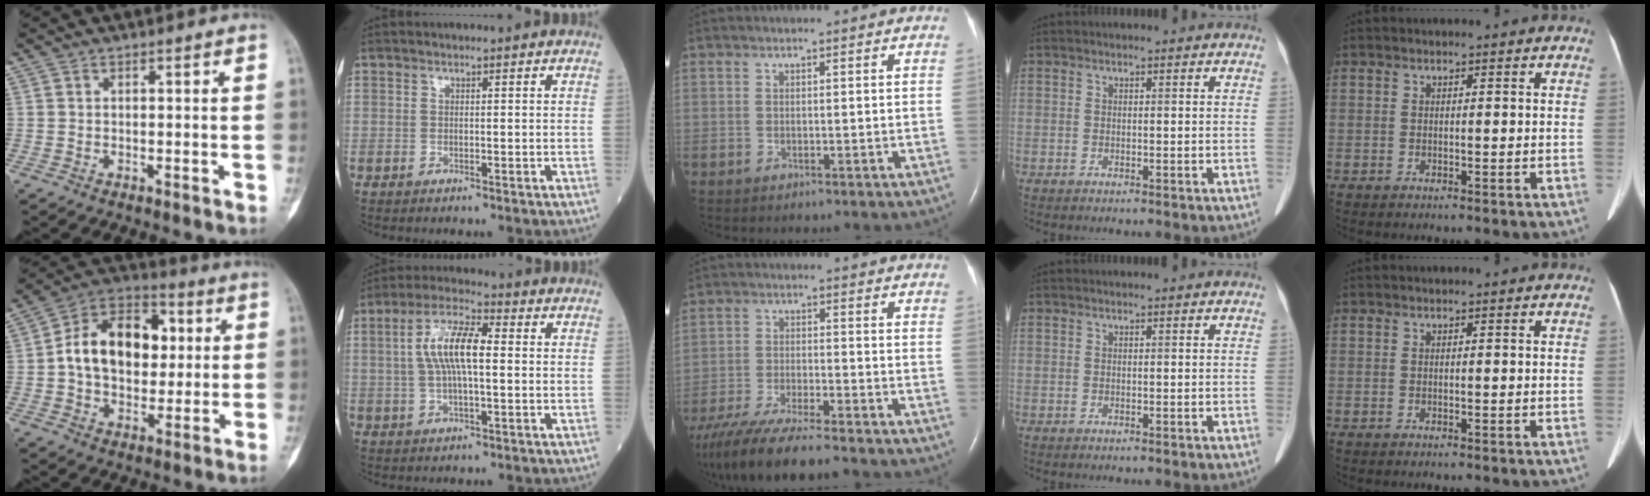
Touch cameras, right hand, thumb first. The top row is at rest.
{"thumb": {"total": 17.5, "force": [2.1, 12.0, 12.5], "torque": [-0.164, 0.021, 0.027]}, "index": {"total": 9.0, "force": [0.9, 2.5, 8.6], "torque": [-0.172, 0.019, 0.013]}, "middle": {"total": 13.4, "force": [-11.5, 1.1, 6.9], "torque": [-0.129, -0.034, -0.191]}}